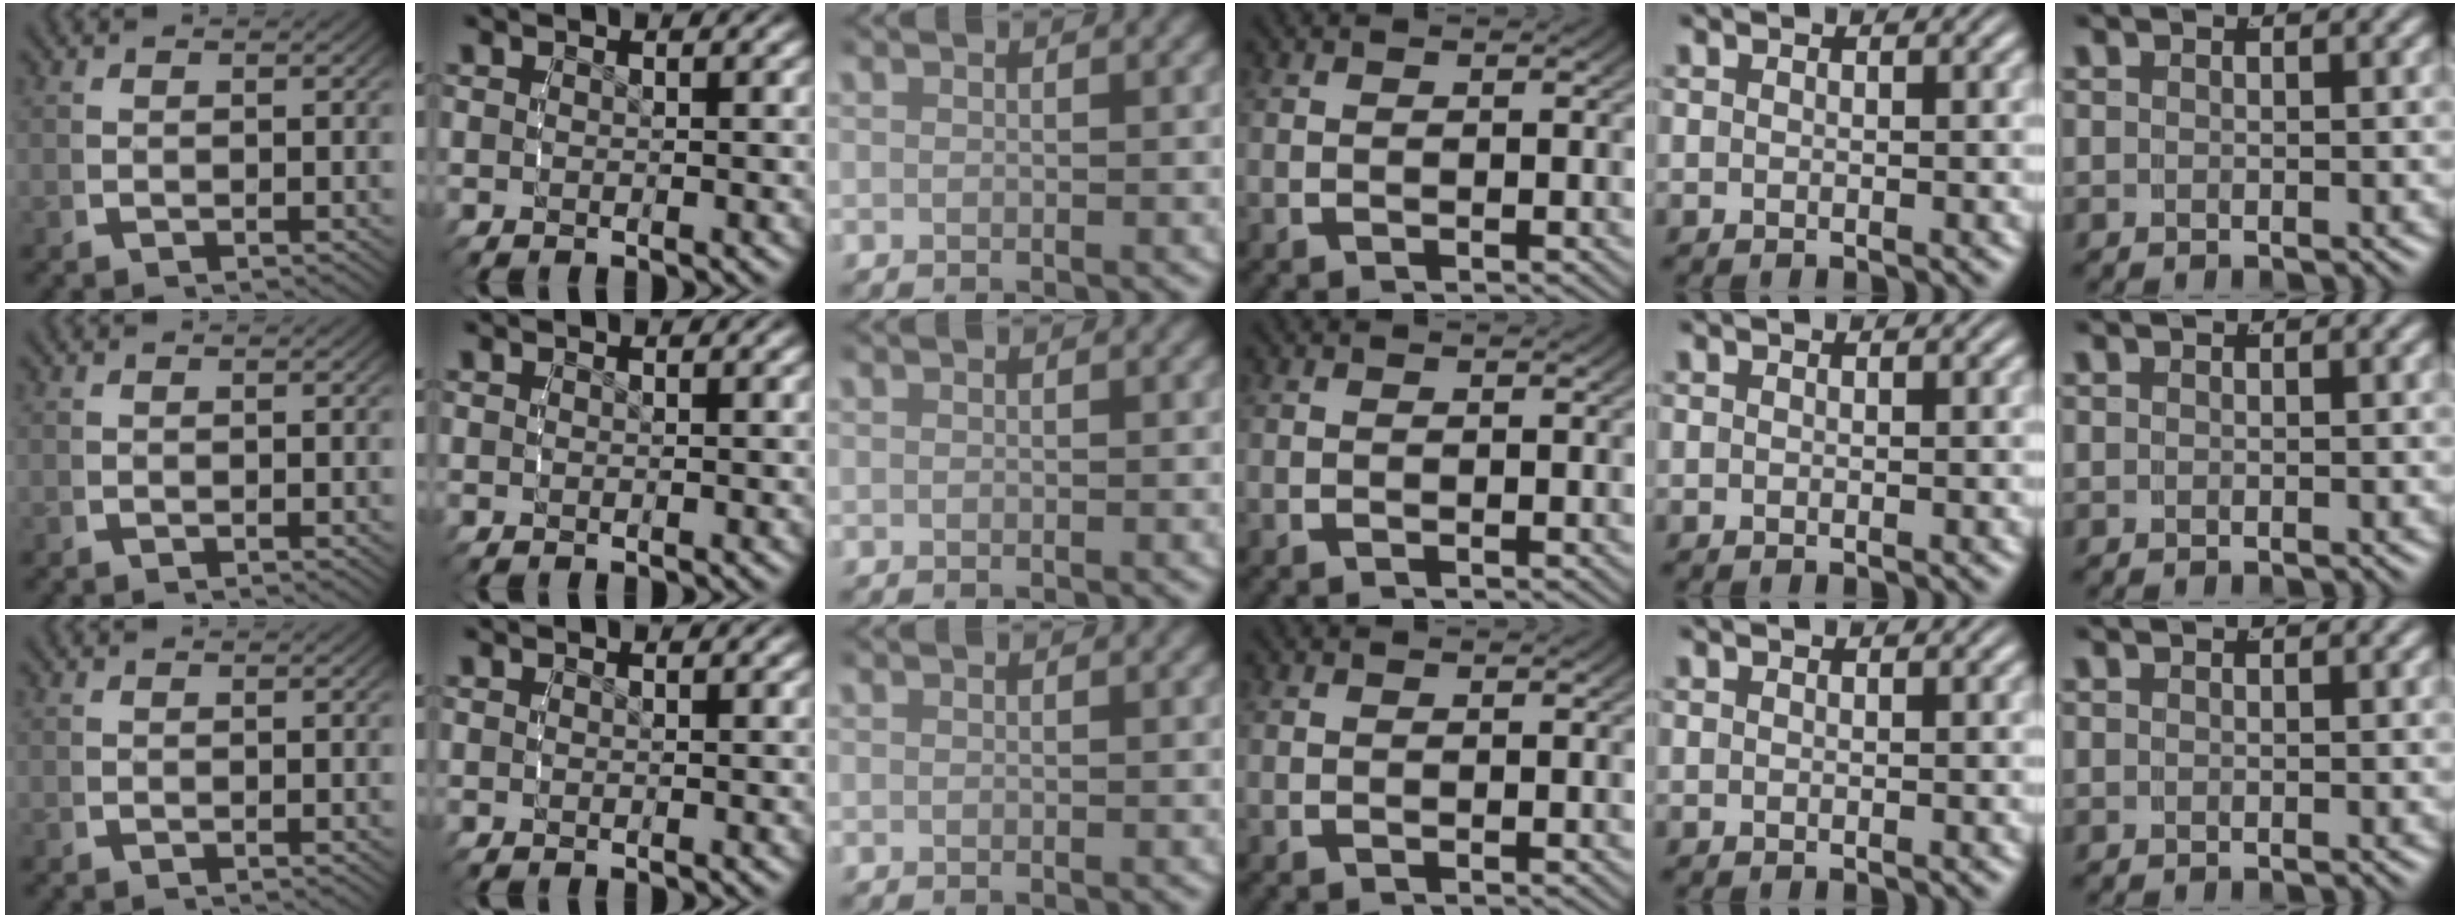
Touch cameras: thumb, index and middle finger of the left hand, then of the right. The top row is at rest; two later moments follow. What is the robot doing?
{"motion": "reach", "object": "paper plate"}